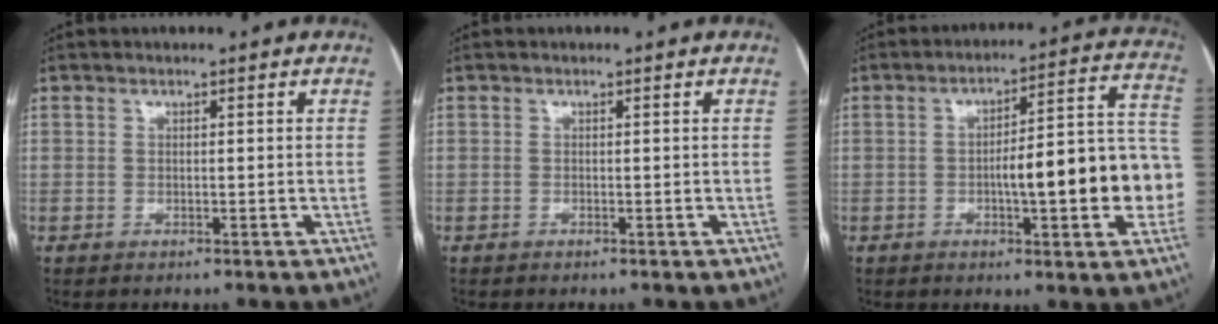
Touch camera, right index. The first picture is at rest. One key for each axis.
{"total": 0.0}
{"total": 16.0, "fx": -3.0, "fy": 3.2, "fz": 15.4, "tx": -0.190, "ty": 0.037, "tz": -0.037}